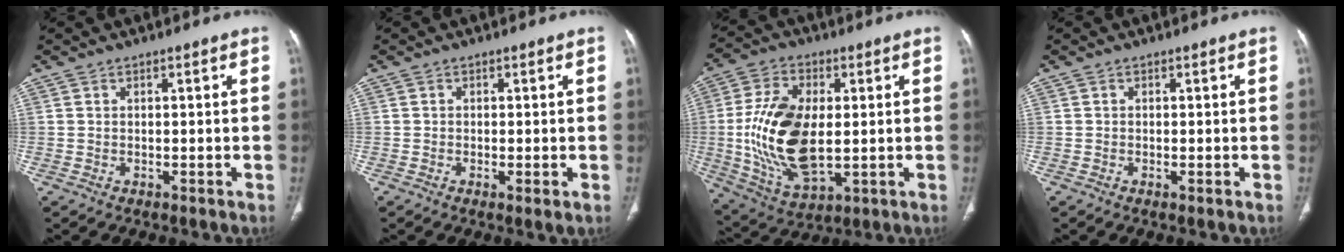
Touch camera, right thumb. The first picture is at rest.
{"total": 1.7, "force": [-0.4, 0.3, 1.6], "torque": [-0.038, -0.008, -0.009]}
{"total": 18.0, "force": [0.1, 9.7, 15.2], "torque": [-0.300, -0.009, 0.012]}
{"total": 0.7, "force": [-0.2, 0.2, 0.6], "torque": [-0.013, -0.002, -0.004]}